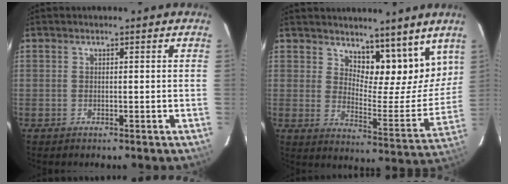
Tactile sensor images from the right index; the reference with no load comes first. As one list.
[{"total": 11.3, "force": [8.7, 4.6, 5.6], "torque": [-0.069, -0.015, 0.134]}]